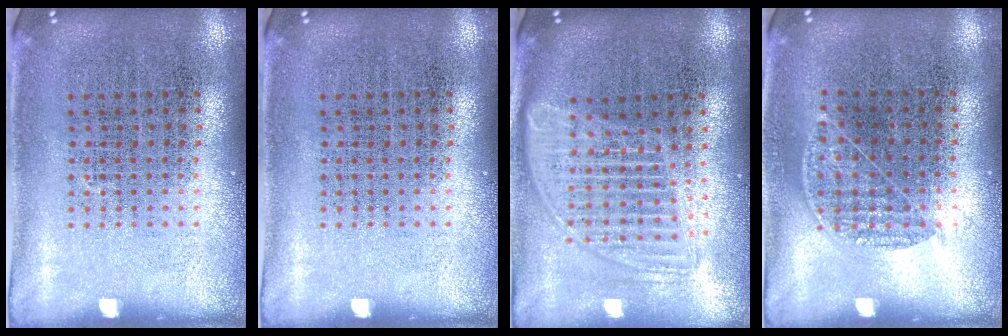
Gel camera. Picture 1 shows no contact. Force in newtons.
{"total": 0.0}
{"total": 1.7, "press": 1.4, "slide": 0.9}
{"total": 0.8, "press": 0.7, "slide": 0.5}